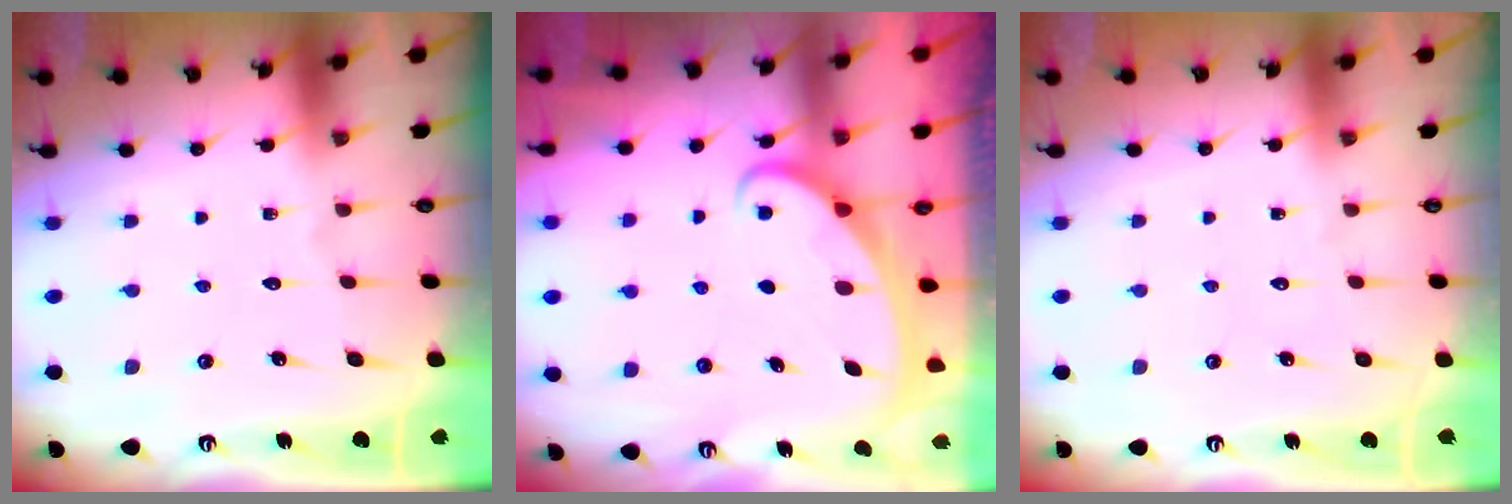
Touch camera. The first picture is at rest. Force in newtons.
{"total": 2.2, "press": 2.1, "slide": 0.3}
{"total": 0.0}